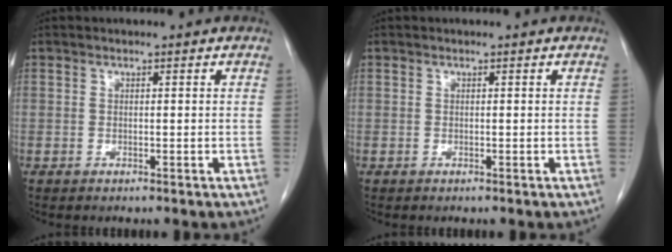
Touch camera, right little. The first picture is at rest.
{"total": 0.0}